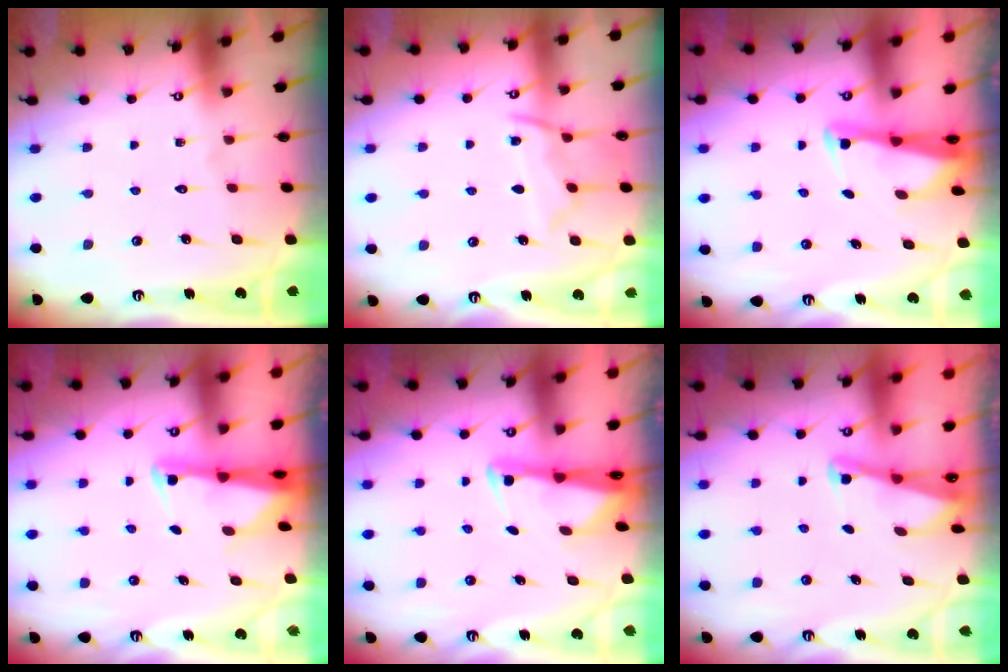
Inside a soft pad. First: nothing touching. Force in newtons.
{"total": 9.8, "press": 9.8, "slide": 0.8}
{"total": 2.6, "press": 2.5, "slide": 0.6}
{"total": 2.5, "press": 2.4, "slide": 0.5}
{"total": 2.6, "press": 2.6, "slide": 0.5}
{"total": 1.9, "press": 1.9, "slide": 0.4}